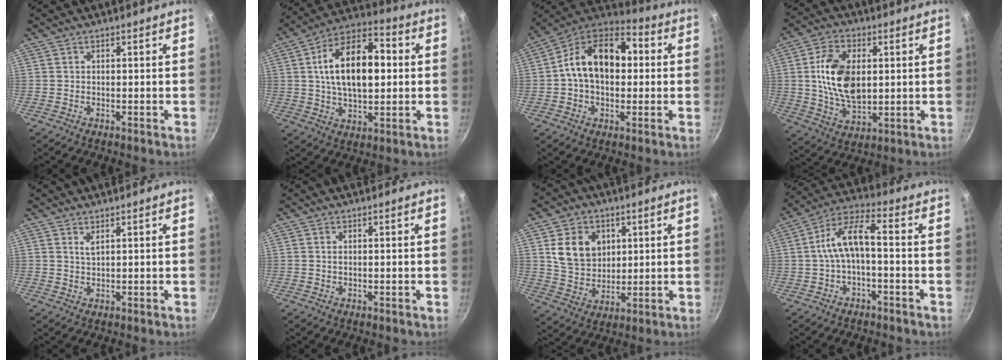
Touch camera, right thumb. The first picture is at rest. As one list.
[{"total": 18.2, "force": [2.3, 9.9, 15.1], "torque": [-0.234, 0.020, 0.033]}, {"total": 17.8, "force": [1.5, 11.5, 13.5], "torque": [-0.193, 0.039, 0.016]}, {"total": 14.1, "force": [1.7, 8.4, 11.2], "torque": [-0.191, -0.007, 0.037]}, {"total": 1.4, "force": [1.0, 0.3, 1.0], "torque": [-0.018, -0.009, 0.022]}, {"total": 0.7, "force": [0.2, 0.3, 0.5], "torque": [-0.013, 0.004, 0.007]}, {"total": 11.3, "force": [3.4, 9.0, 6.0], "torque": [-0.069, -0.015, 0.072]}, {"total": 9.5, "force": [-0.5, 4.0, 8.5], "torque": [-0.171, 0.044, -0.014]}]